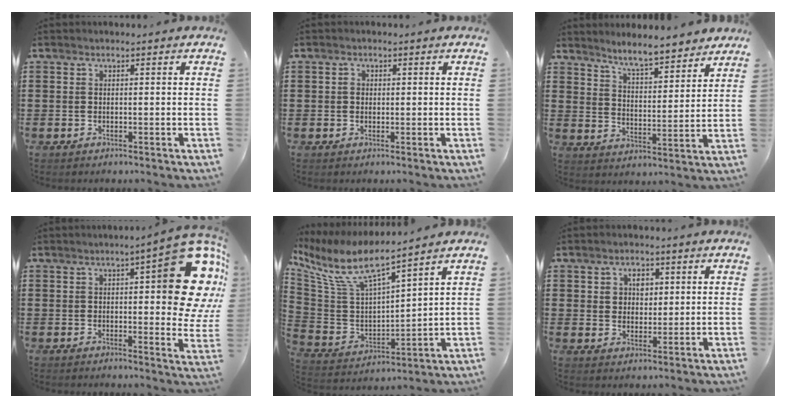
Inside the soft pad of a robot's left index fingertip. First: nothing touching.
{"total": 1.1, "force": [0.3, 0.9, 0.6], "torque": [-0.014, 0.005, 0.005]}
{"total": 6.4, "force": [6.1, 0.3, 2.1], "torque": [-0.056, -0.035, 0.104]}
{"total": 14.9, "force": [4.4, 4.5, 13.5], "torque": [-0.170, -0.022, 0.069]}
{"total": 9.0, "force": [6.6, 2.1, 5.8], "torque": [-0.141, -0.040, 0.112]}
{"total": 3.2, "force": [1.4, 2.5, 1.4], "torque": [-0.021, 0.005, 0.019]}